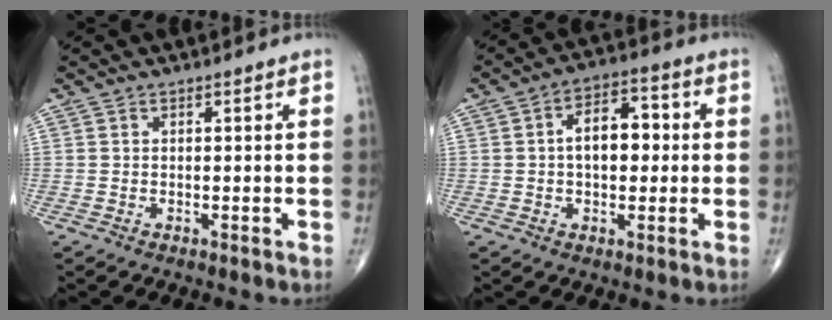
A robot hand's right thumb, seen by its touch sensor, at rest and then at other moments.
{"total": 9.1, "force": [0.5, 5.5, 7.3], "torque": [-0.093, 0.023, 0.001]}